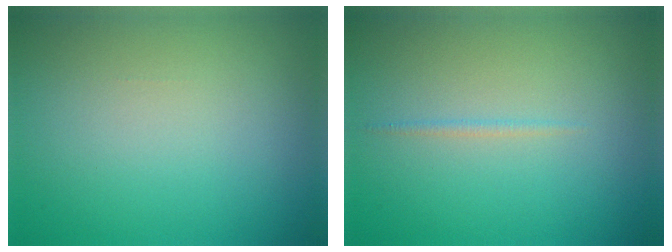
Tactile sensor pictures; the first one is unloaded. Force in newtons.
{"total": 0.6, "press": 0.6, "slide": 0.1}